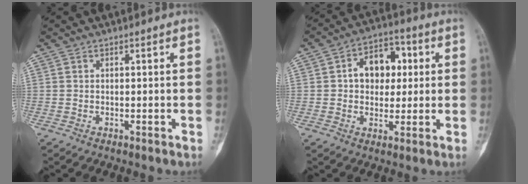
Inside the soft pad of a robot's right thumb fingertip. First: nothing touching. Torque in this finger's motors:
{"motor_torque": [1.01, 1.10, 0.96, 0.34, 0.11]}